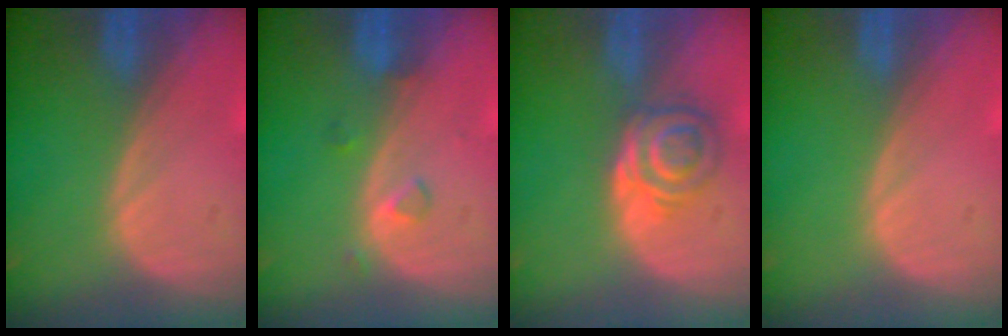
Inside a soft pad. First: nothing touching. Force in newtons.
{"total": 1.8, "press": 1.8, "slide": 0.1}
{"total": 5.5, "press": 5.2, "slide": 1.8}
{"total": 0.0}